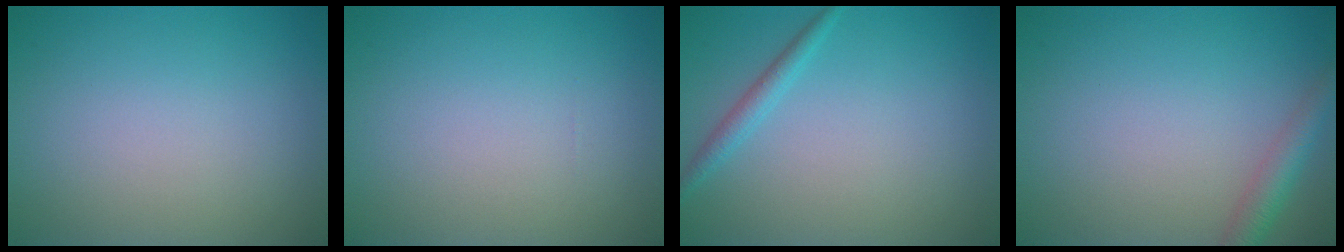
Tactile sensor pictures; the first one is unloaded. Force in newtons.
{"total": 0.0}
{"total": 1.5, "press": 1.5, "slide": 0.0}
{"total": 2.5, "press": 2.5, "slide": 0.1}